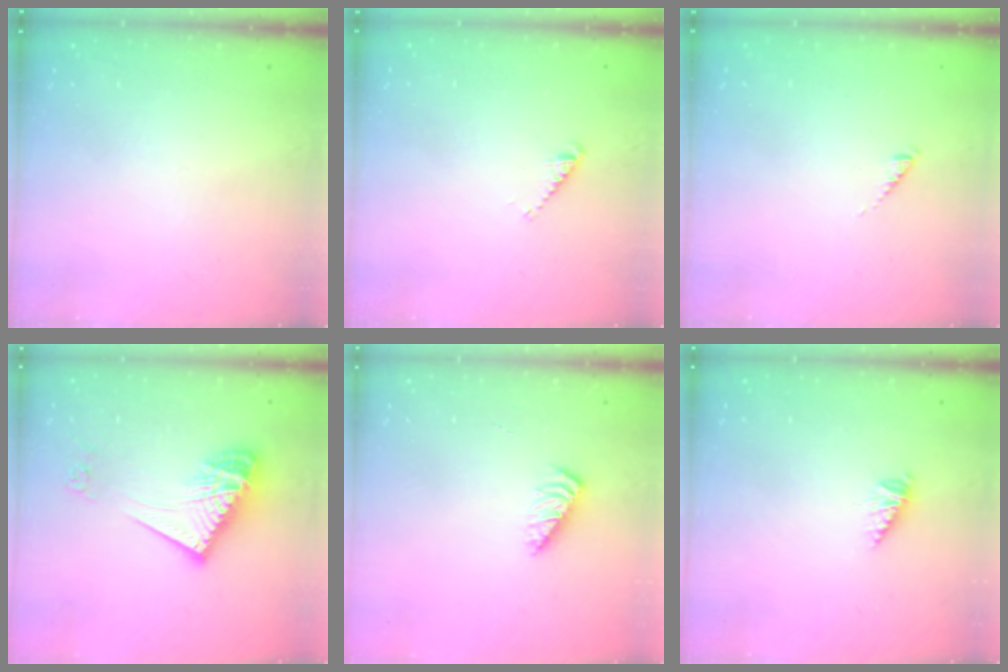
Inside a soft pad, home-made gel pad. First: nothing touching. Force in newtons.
{"total": 2.6, "press": 2.6, "slide": 0.5}
{"total": 0.0}
{"total": 17.6, "press": 17.5, "slide": 1.5}
{"total": 2.5, "press": 2.5, "slide": 0.4}
{"total": 2.9, "press": 2.8, "slide": 0.2}